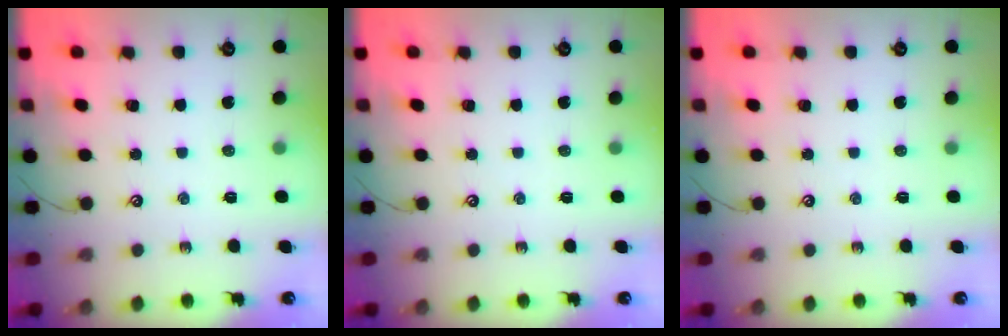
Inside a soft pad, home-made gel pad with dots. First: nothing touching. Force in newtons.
{"total": 0.0}
{"total": 0.0}